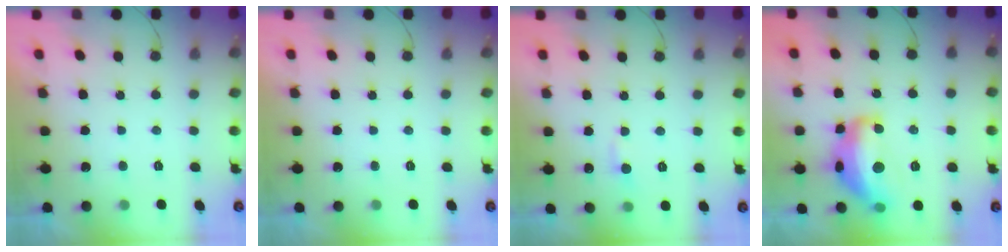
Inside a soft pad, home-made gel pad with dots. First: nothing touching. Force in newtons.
{"total": 0.0}
{"total": 3.8, "press": 3.7, "slide": 0.5}
{"total": 15.3, "press": 15.3, "slide": 1.1}